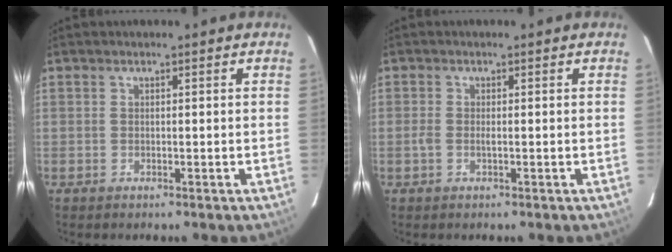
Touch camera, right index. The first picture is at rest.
{"total": 1.4, "force": [-0.3, 0.3, 1.3], "torque": [-0.029, -0.002, -0.007]}